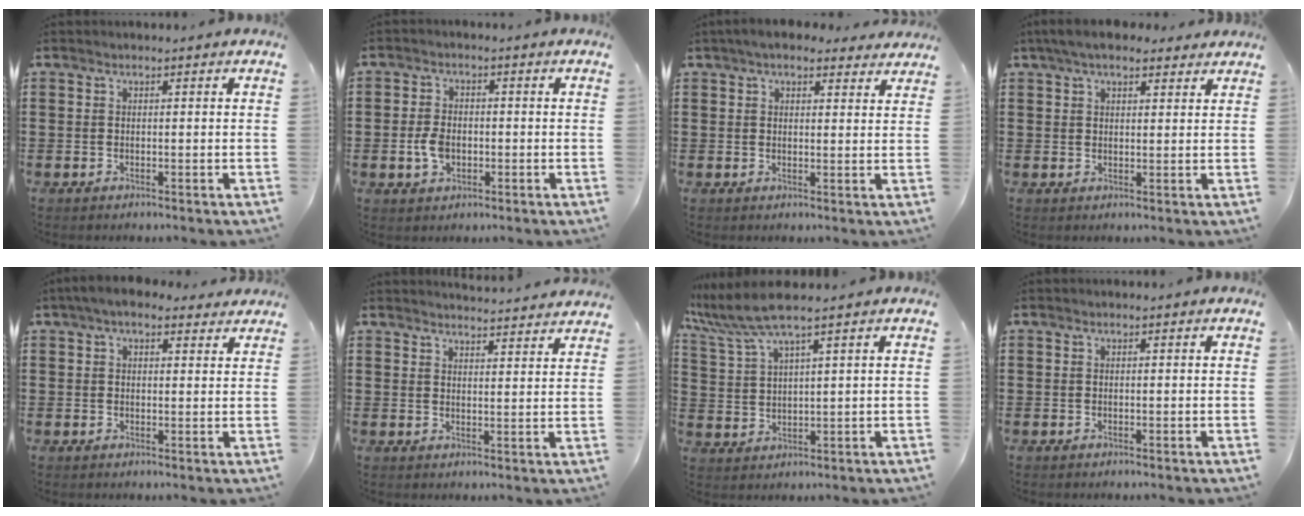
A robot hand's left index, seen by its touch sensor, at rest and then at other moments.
{"total": 4.2, "force": [-0.7, 2.6, 3.2], "torque": [-0.080, -0.003, -0.018]}
{"total": 4.2, "force": [3.4, 1.5, 1.8], "torque": [-0.046, 0.002, 0.063]}
{"total": 4.7, "force": [3.8, 2.0, 2.1], "torque": [-0.053, 0.004, 0.070]}
{"total": 4.3, "force": [3.3, 1.8, 2.0], "torque": [-0.050, 0.003, 0.060]}
{"total": 3.2, "force": [3.2, -0.4, 0.0], "torque": [-0.001, -0.022, 0.056]}
{"total": 7.3, "force": [5.7, 0.7, 4.5], "torque": [-0.114, -0.016, 0.100]}
{"total": 0.0}